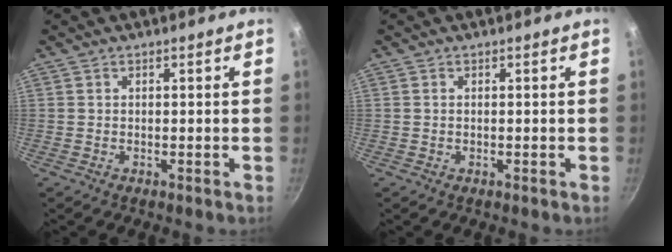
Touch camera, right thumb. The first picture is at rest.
{"total": 0.0}